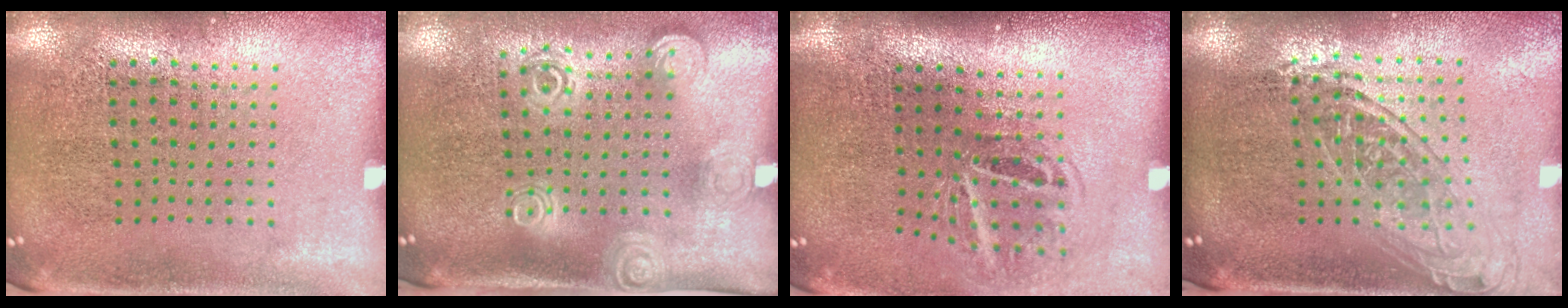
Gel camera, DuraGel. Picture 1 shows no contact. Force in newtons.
{"total": 1.9, "press": 1.4, "slide": 1.3}
{"total": 1.8, "press": 1.2, "slide": 1.4}
{"total": 1.8, "press": 1.4, "slide": 1.1}